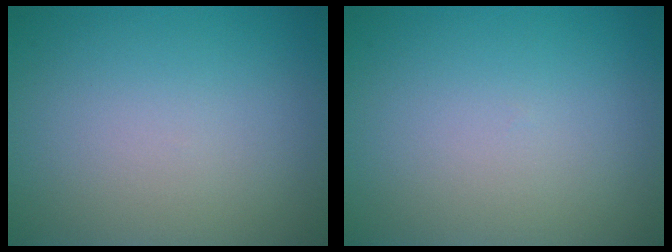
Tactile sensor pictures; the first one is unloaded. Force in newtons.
{"total": 0.0}